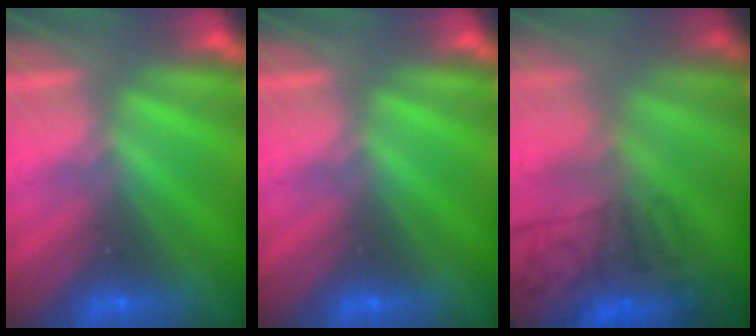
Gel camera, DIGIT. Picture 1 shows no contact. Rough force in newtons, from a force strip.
{"total": 0.0}
{"total": 7.6}